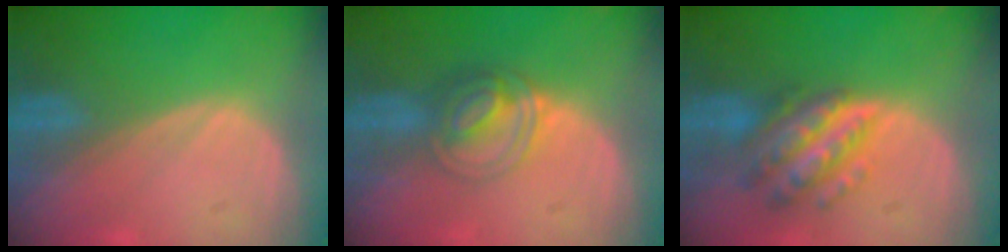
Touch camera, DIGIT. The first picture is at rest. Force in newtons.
{"total": 6.3, "press": 5.5, "slide": 3.2}
{"total": 7.7, "press": 7.7, "slide": 0.5}